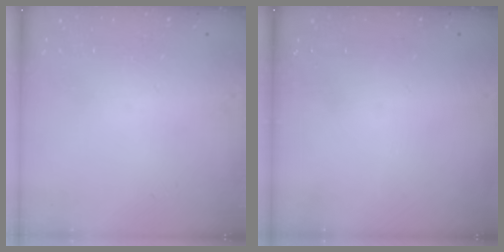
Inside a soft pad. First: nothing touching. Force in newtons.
{"total": 0.0}